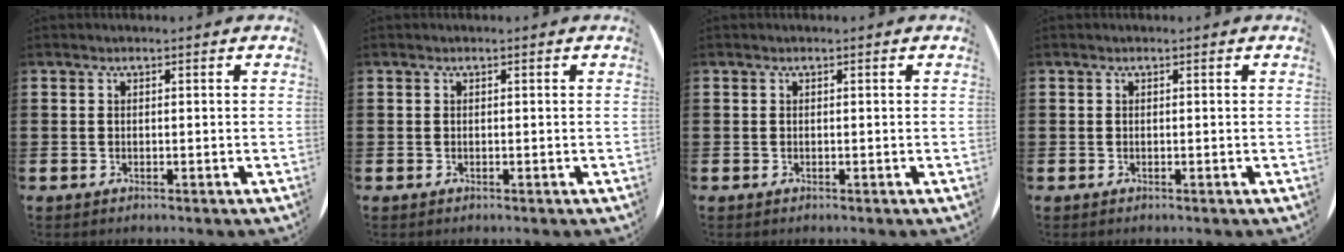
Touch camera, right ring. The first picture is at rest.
{"total": 0.0}
{"total": 0.0}
{"total": 0.0}